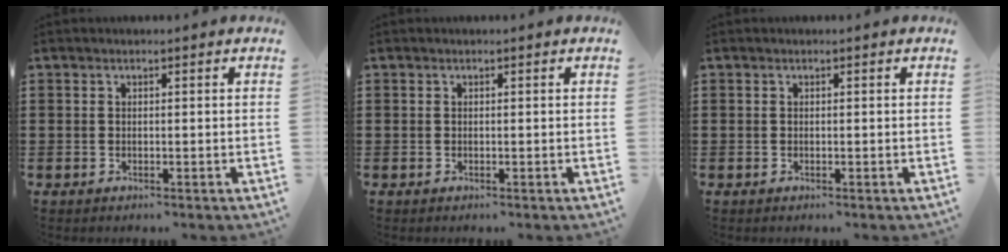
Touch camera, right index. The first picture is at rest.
{"total": 0.0}
{"total": 0.0}